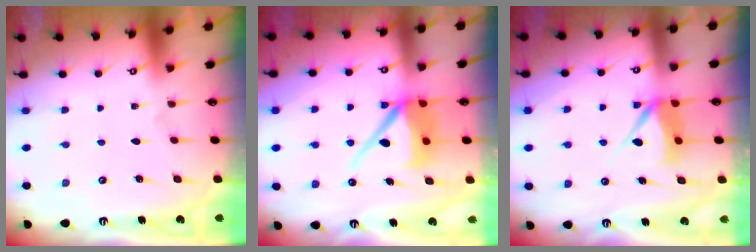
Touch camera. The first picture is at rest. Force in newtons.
{"total": 10.3, "press": 10.2, "slide": 1.2}
{"total": 7.5, "press": 7.5, "slide": 0.1}